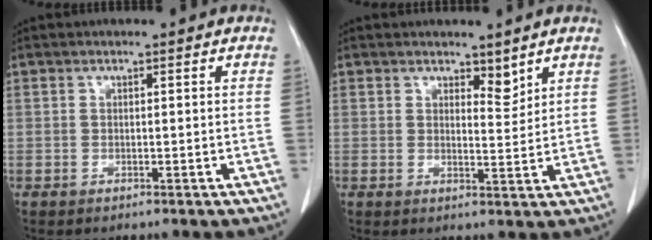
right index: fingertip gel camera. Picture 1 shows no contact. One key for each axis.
{"total": 2.9, "fx": 2.3, "fy": 1.1, "fz": 1.5, "tx": -0.023, "ty": -0.009, "tz": 0.041}